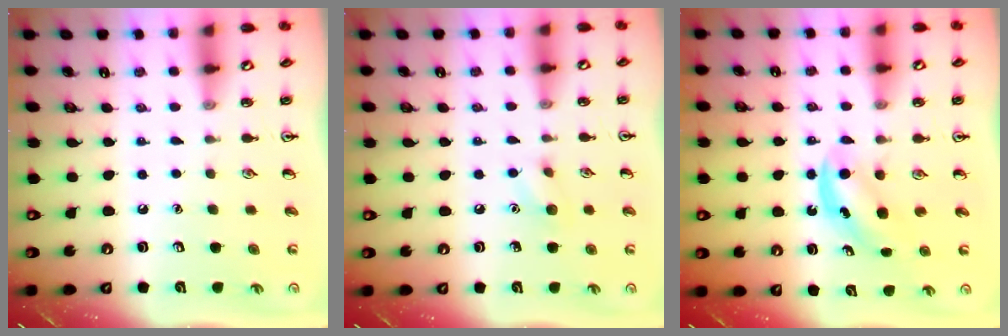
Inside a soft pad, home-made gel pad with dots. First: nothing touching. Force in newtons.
{"total": 6.6, "press": 6.4, "slide": 1.7}
{"total": 4.8, "press": 4.7, "slide": 0.8}